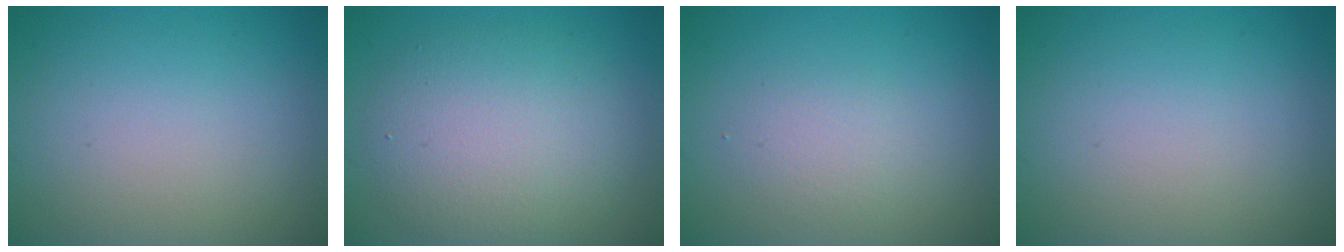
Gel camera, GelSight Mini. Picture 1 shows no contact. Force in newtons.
{"total": 6.1, "press": 6.1, "slide": 0.2}
{"total": 1.6, "press": 1.6, "slide": 0.1}
{"total": 0.0}